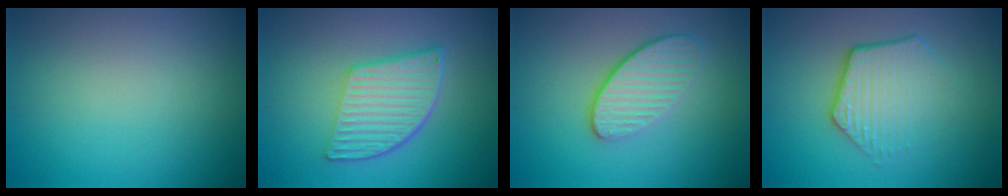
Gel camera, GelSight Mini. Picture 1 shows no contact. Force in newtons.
{"total": 6.1, "press": 4.1, "slide": 4.5}
{"total": 3.7, "press": 2.9, "slide": 2.3}
{"total": 4.2, "press": 3.1, "slide": 2.8}